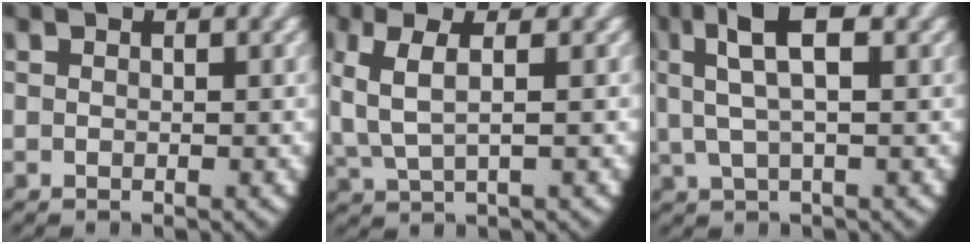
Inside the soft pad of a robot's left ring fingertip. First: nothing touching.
{"total": 4.4, "force": [0.8, 2.2, 3.7], "torque": [-0.086, -0.002, 0.024]}
{"total": 7.5, "force": [3.4, 3.2, 5.8], "torque": [-0.123, 0.015, 0.052]}